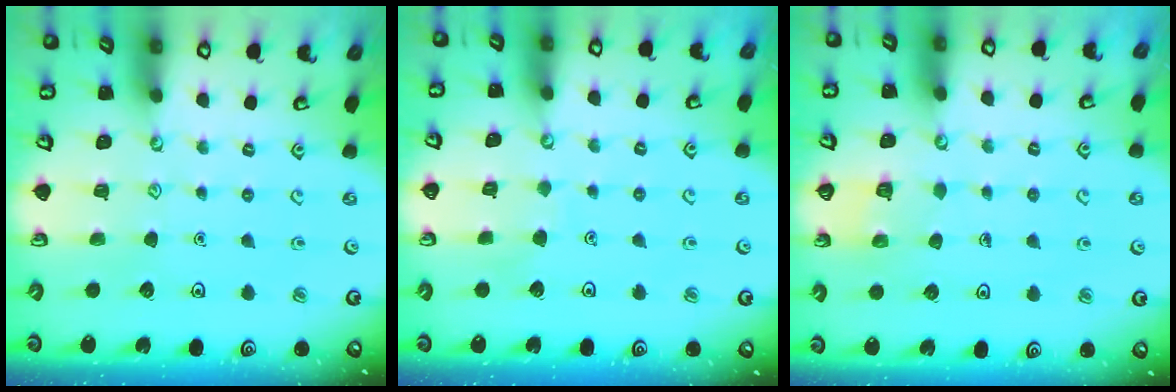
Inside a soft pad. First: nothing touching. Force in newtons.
{"total": 3.0, "press": 3.0, "slide": 0.1}
{"total": 2.8, "press": 2.8, "slide": 0.1}